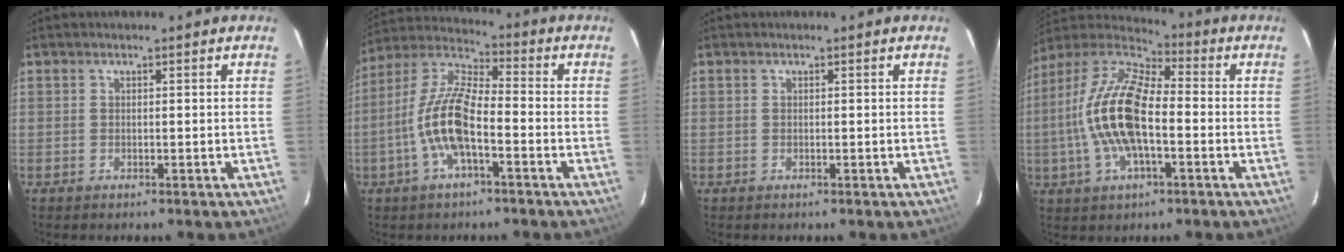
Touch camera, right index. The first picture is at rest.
{"total": 11.8, "force": [-3.9, 3.8, 10.4], "torque": [-0.222, 0.006, -0.079]}
{"total": 0.0}
{"total": 16.7, "force": [-2.2, 7.0, 15.0], "torque": [-0.302, 0.008, -0.051]}